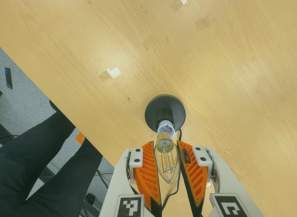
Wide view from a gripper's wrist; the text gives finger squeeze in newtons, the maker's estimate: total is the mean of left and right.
{"total": 10.2, "left": 9.9, "right": 10.4}